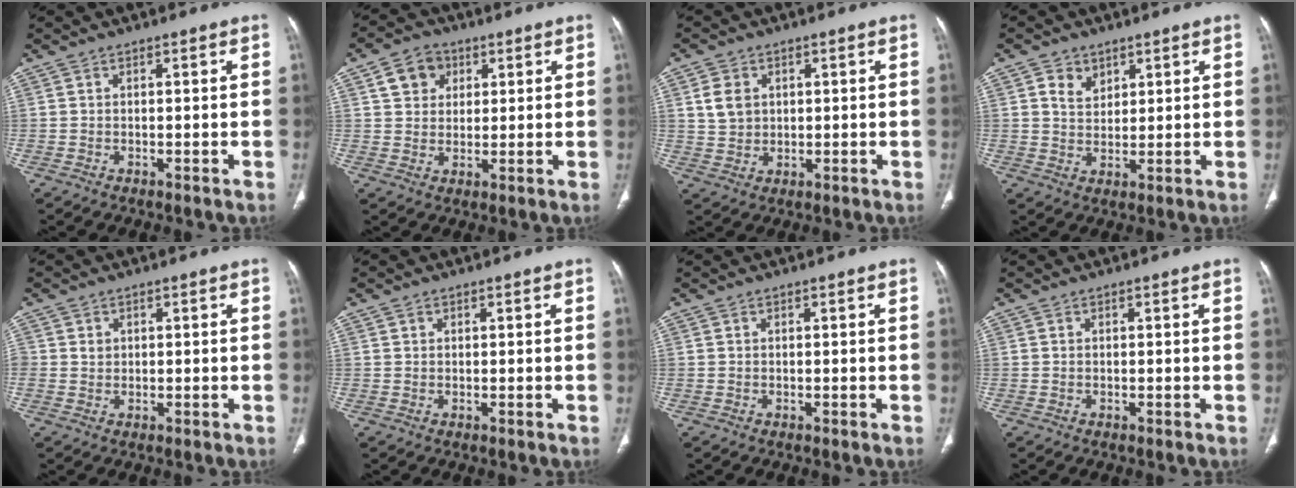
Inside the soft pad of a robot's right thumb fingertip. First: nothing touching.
{"total": 6.7, "force": [2.7, 5.4, 2.8], "torque": [-0.019, -0.005, 0.044]}
{"total": 5.3, "force": [1.6, 4.3, 2.6], "torque": [-0.032, -0.004, 0.033]}
{"total": 4.6, "force": [2.4, 3.4, 2.0], "torque": [-0.019, -0.017, 0.047]}
{"total": 1.4, "force": [0.4, 1.3, 0.5], "torque": [-0.003, -0.001, 0.009]}
{"total": 0.5, "force": [0.3, 0.4, 0.1], "torque": [0.002, -0.001, 0.004]}
{"total": 0.0}
{"total": 0.0}